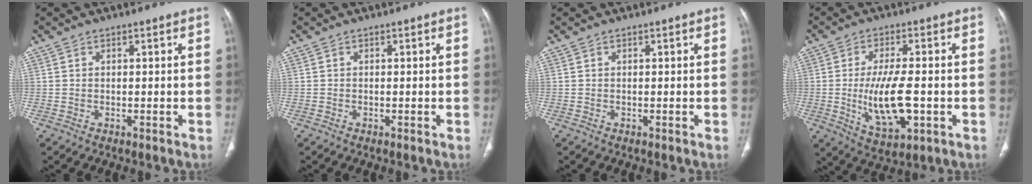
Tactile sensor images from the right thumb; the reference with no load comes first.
{"total": 0.0}
{"total": 0.0}
{"total": 12.0, "force": [-1.8, 5.0, 10.8], "torque": [-0.193, -0.008, -0.021]}